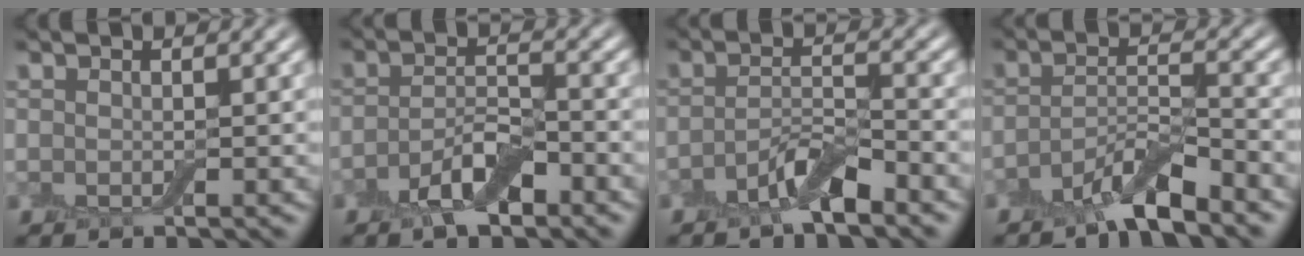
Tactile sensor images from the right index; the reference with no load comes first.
{"total": 4.0, "force": [-2.4, 1.5, 2.8], "torque": [-0.049, 0.005, -0.046]}
{"total": 3.4, "force": [-2.3, 0.9, 2.4], "torque": [-0.045, 0.006, -0.049]}
{"total": 4.5, "force": [-3.3, 1.0, 2.8], "torque": [-0.050, 0.001, -0.070]}